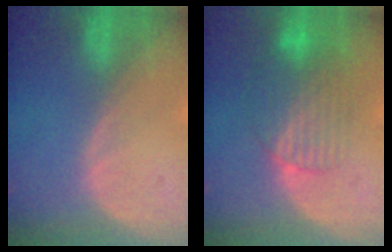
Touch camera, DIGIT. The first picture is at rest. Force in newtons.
{"total": 8.2, "press": 7.4, "slide": 3.5}